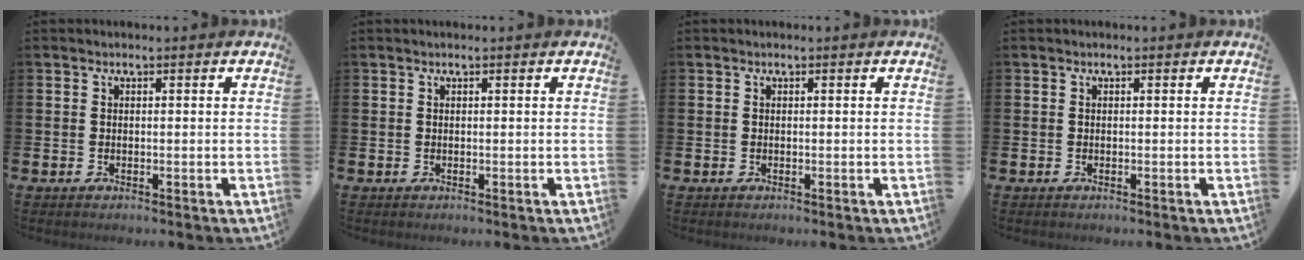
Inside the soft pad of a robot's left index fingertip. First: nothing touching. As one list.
[{"total": 0.0}, {"total": 0.0}, {"total": 0.0}]